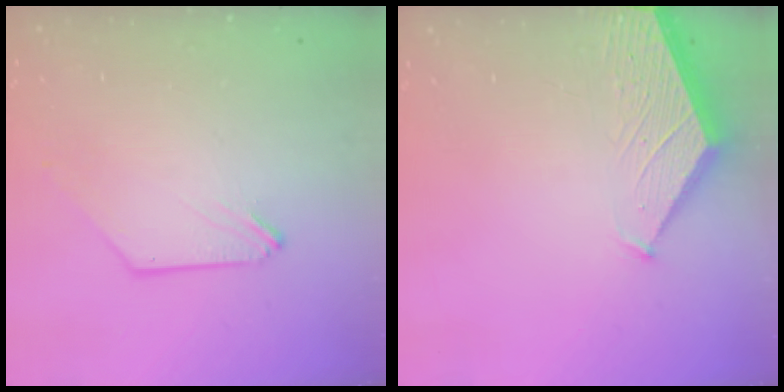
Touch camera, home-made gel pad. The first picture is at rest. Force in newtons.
{"total": 1.5, "press": 1.4, "slide": 0.2}